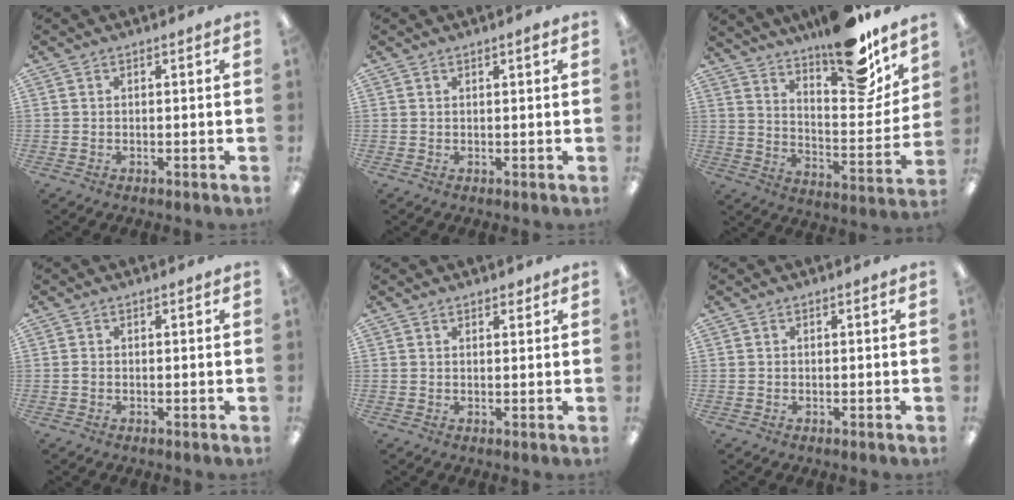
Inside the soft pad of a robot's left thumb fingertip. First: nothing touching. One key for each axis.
{"total": 1.2, "fx": 0.9, "fy": 0.2, "fz": 0.8, "tx": -0.018, "ty": 0.001, "tz": 0.015}
{"total": 17.6, "fx": 14.5, "fy": 4.9, "fz": 8.7, "tx": -0.119, "ty": -0.120, "tz": 0.243}
{"total": 0.7, "fx": -0.1, "fy": 0.5, "fz": 0.5, "tx": -0.010, "ty": 0.004, "tz": -0.003}
{"total": 1.8, "fx": 1.5, "fy": 0.7, "fz": 0.6, "tx": 0.004, "ty": -0.008, "tz": 0.025}
{"total": 0.0}